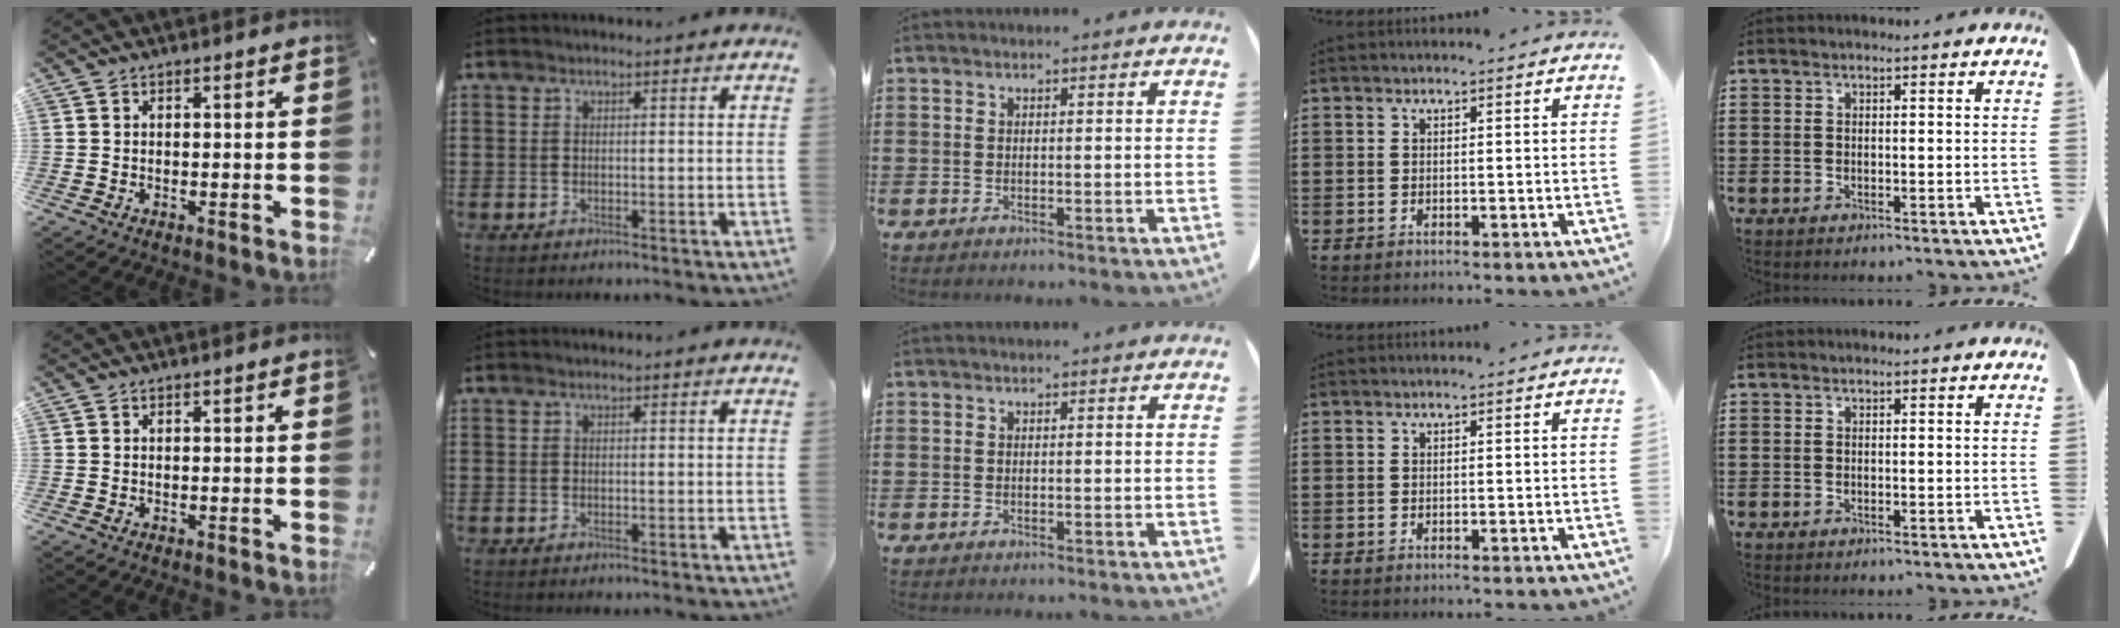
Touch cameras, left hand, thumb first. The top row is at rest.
{}